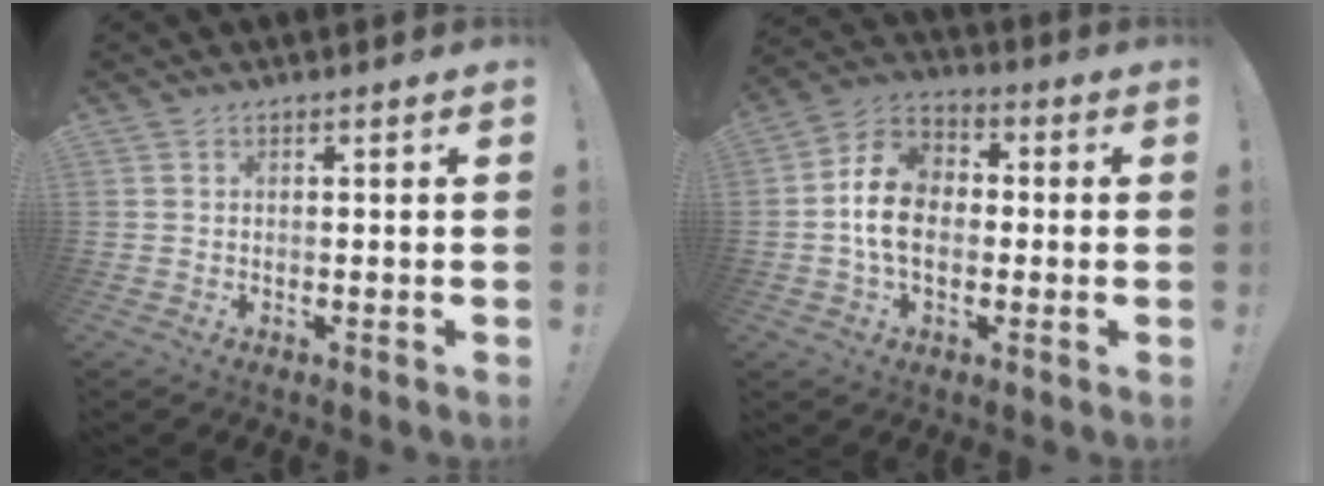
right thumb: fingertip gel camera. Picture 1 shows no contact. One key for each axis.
{"total": 13.3, "fx": -1.0, "fy": 9.6, "fz": 9.1, "tx": -0.151, "ty": 0.021, "tz": -0.018}